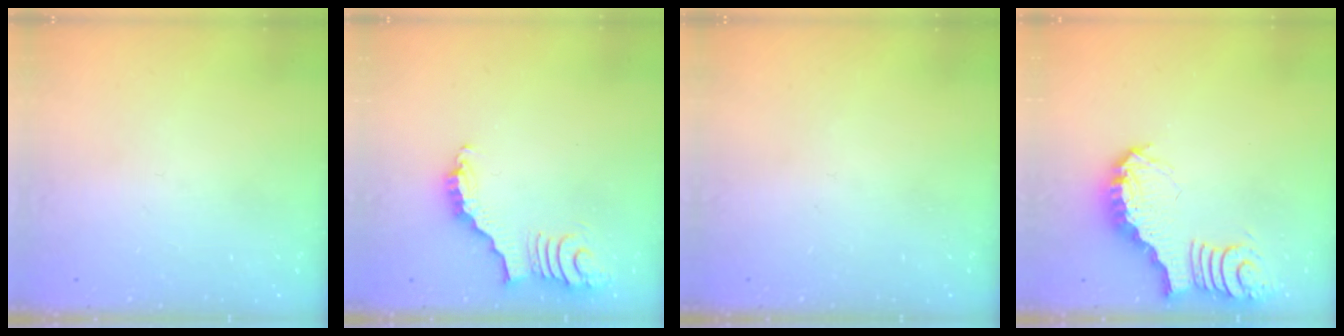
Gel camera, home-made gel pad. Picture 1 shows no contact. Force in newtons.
{"total": 3.6, "press": 3.6, "slide": 0.7}
{"total": 0.0}
{"total": 3.9, "press": 3.8, "slide": 0.6}